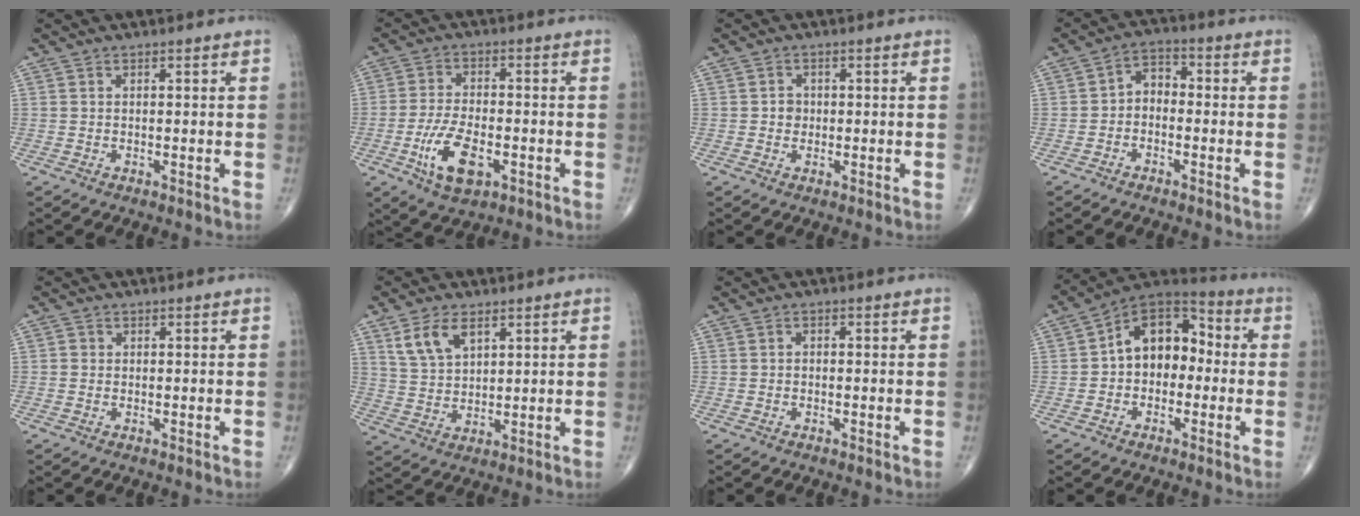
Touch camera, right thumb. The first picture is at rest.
{"total": 9.9, "force": [-3.6, 4.8, 7.9], "torque": [-0.149, 0.006, -0.060]}
{"total": 2.0, "force": [-0.1, 1.8, 0.8], "torque": [0.000, 0.005, -0.003]}
{"total": 4.5, "force": [-1.1, 3.3, 2.9], "torque": [-0.032, 0.026, -0.035]}
{"total": 0.8, "force": [0.0, 0.8, 0.2], "torque": [0.002, 0.002, -0.001]}
{"total": 7.4, "force": [3.9, 4.2, 4.6], "torque": [-0.078, -0.015, 0.083]}
{"total": 0.6, "force": [-0.1, 0.5, 0.3], "torque": [0.000, 0.002, -0.007]}
{"total": 12.9, "force": [-0.1, 9.0, 9.3], "torque": [-0.099, 0.045, -0.021]}